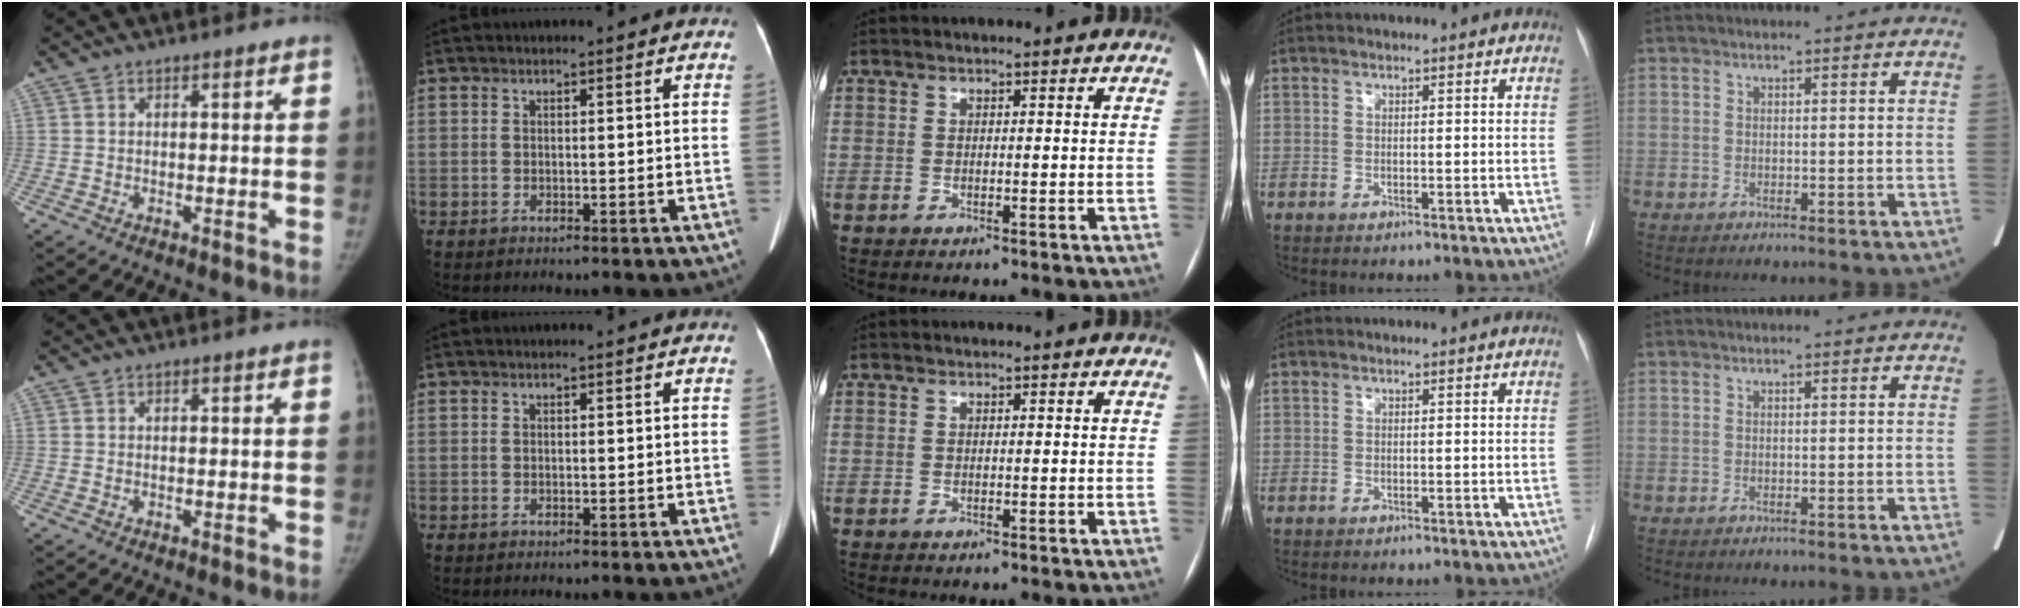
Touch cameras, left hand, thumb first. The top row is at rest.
{}